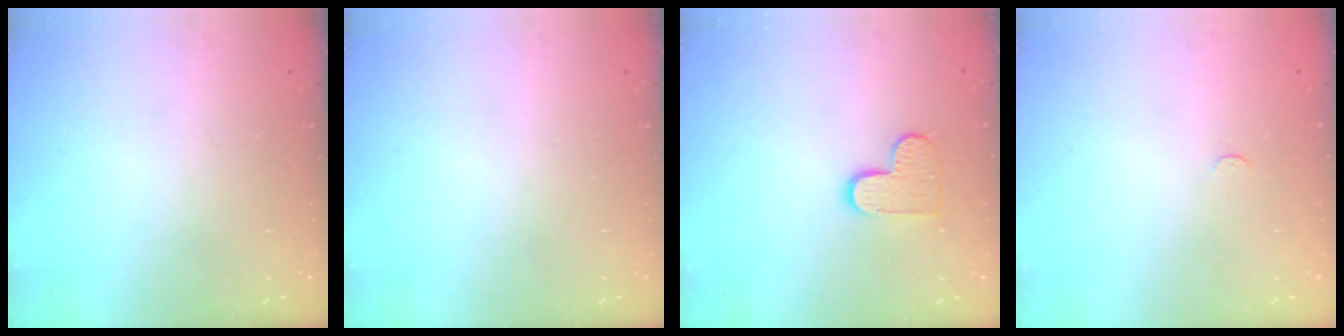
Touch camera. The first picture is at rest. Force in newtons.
{"total": 0.0}
{"total": 8.3, "press": 8.2, "slide": 0.5}
{"total": 2.3, "press": 2.3, "slide": 0.3}